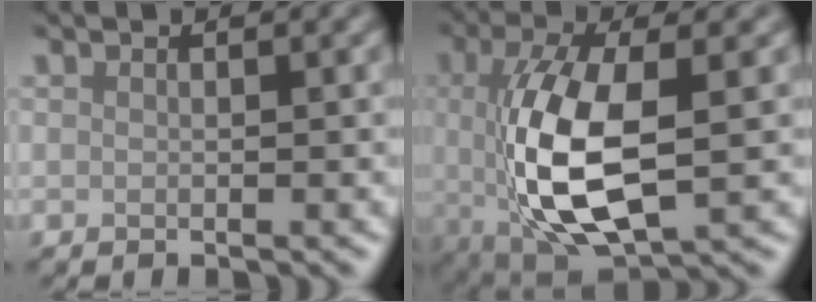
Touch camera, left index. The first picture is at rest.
{"total": 9.6, "force": [-0.3, 4.1, 8.7], "torque": [-0.184, -0.012, 0.000]}